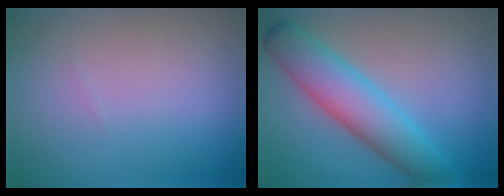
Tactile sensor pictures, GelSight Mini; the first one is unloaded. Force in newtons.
{"total": 6.4, "press": 6.4, "slide": 0.2}